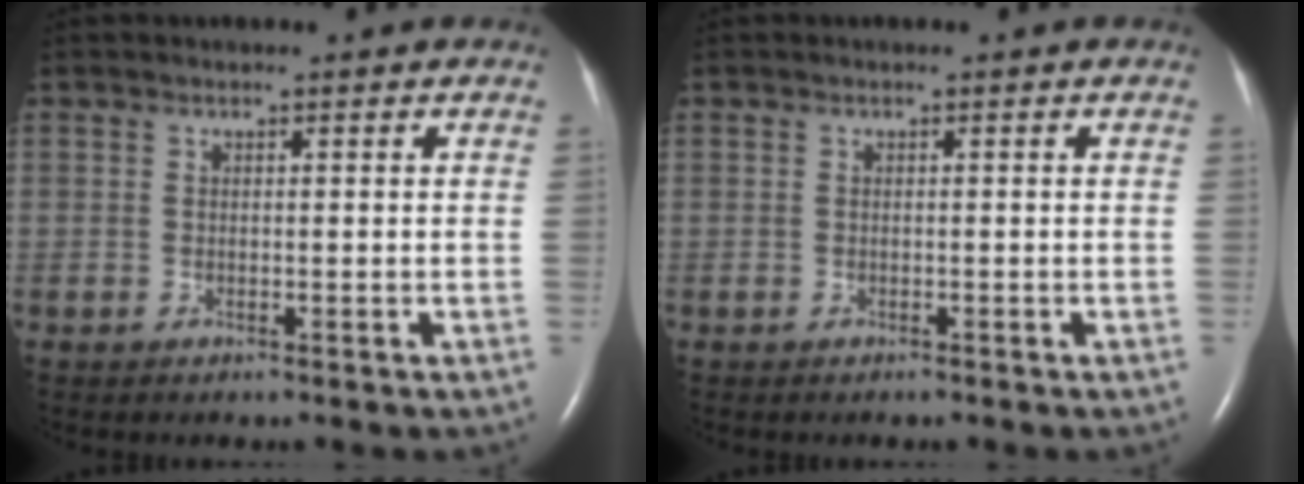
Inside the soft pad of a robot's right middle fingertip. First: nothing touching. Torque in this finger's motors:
{"motor_torque": [-0.35, 0.23, -0.14, -0.03]}